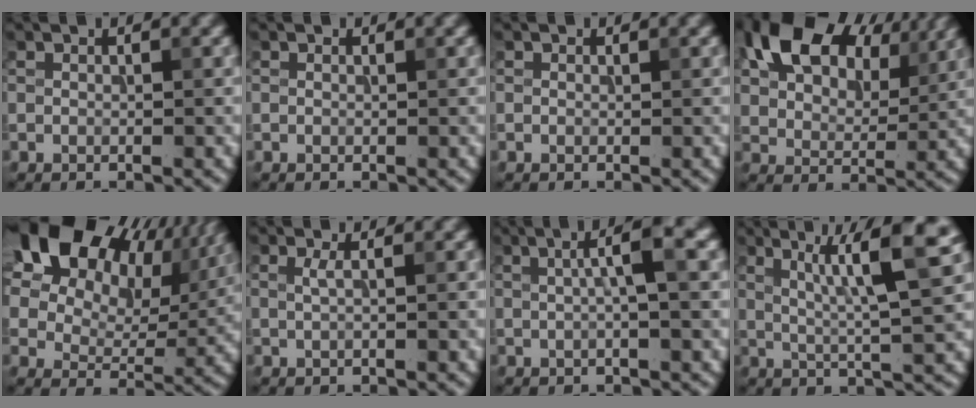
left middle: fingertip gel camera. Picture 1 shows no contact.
{"total": 0.0}
{"total": 0.0}
{"total": 12.5, "force": [6.4, 7.3, 8.0], "torque": [-0.157, 0.023, 0.110]}
{"total": 20.9, "force": [10.8, 14.1, 11.1], "torque": [-0.240, 0.076, 0.187]}
{"total": 1.1, "force": [0.3, 0.3, 1.0], "torque": [-0.017, 0.001, 0.003]}
{"total": 4.1, "force": [0.8, 0.7, 4.0], "torque": [-0.056, 0.012, 0.009]}
{"total": 7.6, "force": [2.9, 1.1, 7.0], "torque": [-0.105, 0.011, 0.051]}